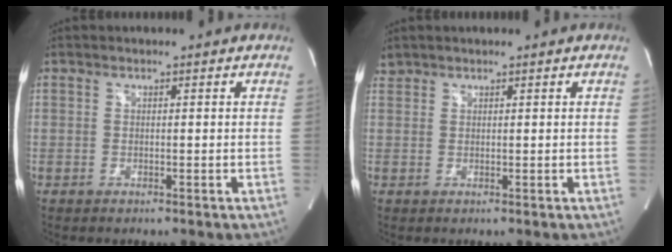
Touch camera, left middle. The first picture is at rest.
{"total": 1.0, "force": [0.9, 0.3, -0.2], "torque": [-0.004, 0.009, 0.022]}